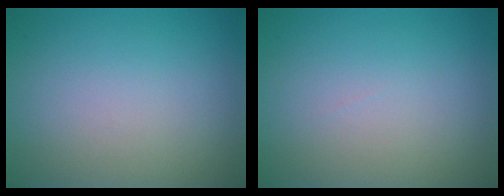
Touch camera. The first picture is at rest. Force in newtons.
{"total": 0.0}